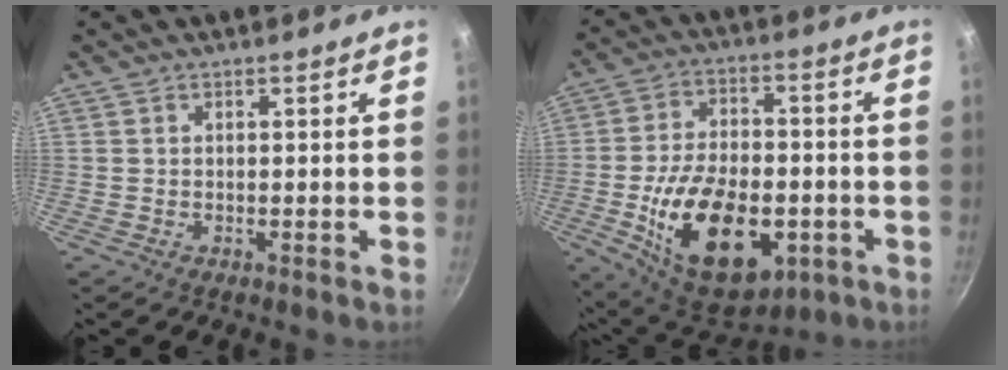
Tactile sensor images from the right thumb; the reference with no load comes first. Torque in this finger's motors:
{"motor_torque": [0.23, 1.18, 1.90, -0.87, 0.21]}